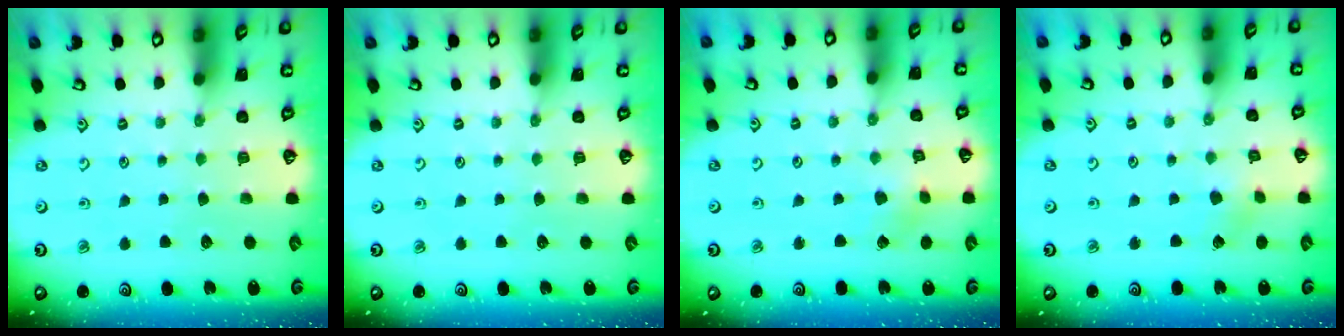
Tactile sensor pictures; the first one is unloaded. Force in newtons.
{"total": 0.0}
{"total": 1.8, "press": 1.8, "slide": 0.1}
{"total": 2.5, "press": 2.4, "slide": 0.8}